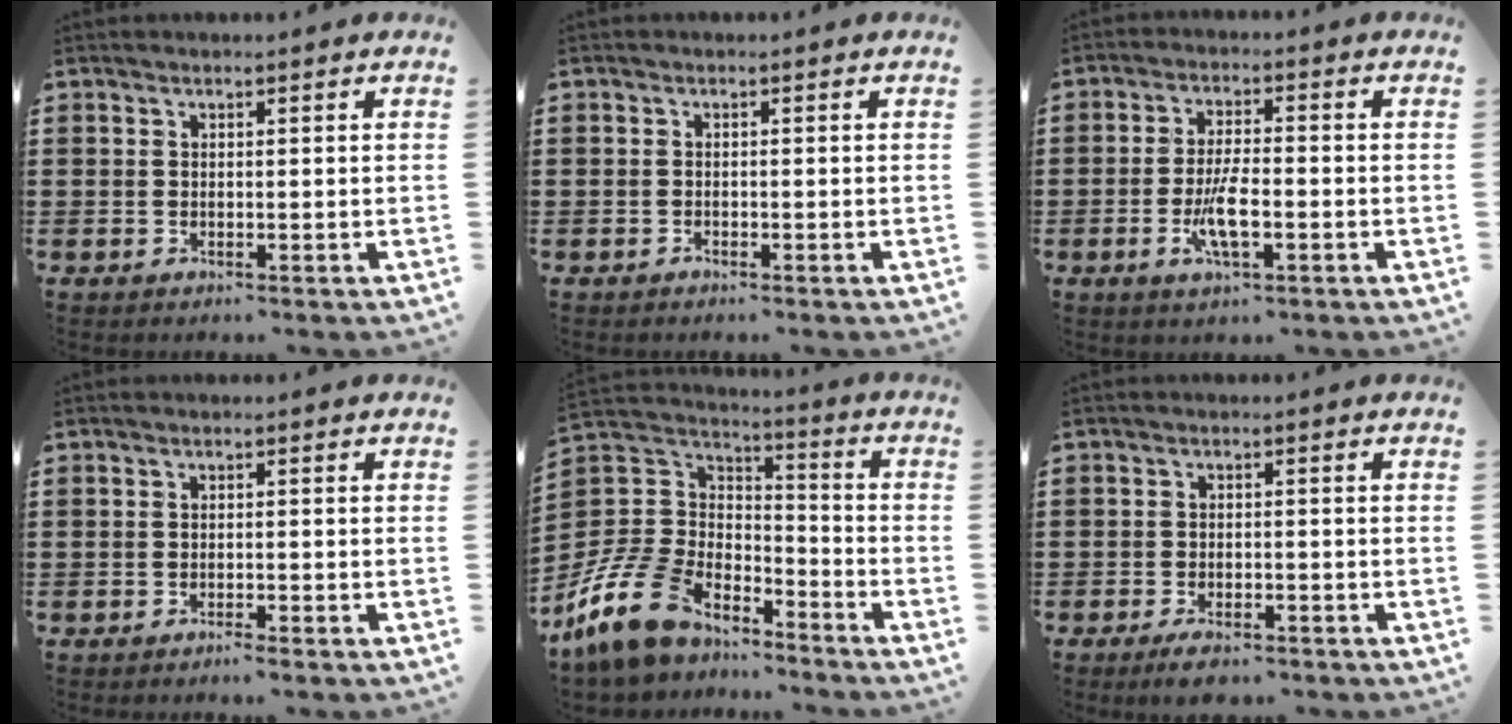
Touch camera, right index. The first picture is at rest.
{"total": 0.6, "force": [-0.5, 0.3, 0.1], "torque": [-0.002, 0.002, -0.011]}
{"total": 6.3, "force": [-2.0, 1.7, 5.8], "torque": [-0.123, -0.008, -0.041]}
{"total": 0.9, "force": [-0.9, -0.1, 0.3], "torque": [-0.008, -0.002, -0.017]}
{"total": 12.4, "force": [-9.0, 6.9, 5.1], "torque": [-0.151, 0.031, -0.180]}
{"total": 2.5, "force": [-2.2, 0.5, 1.0], "torque": [-0.019, 0.006, -0.044]}